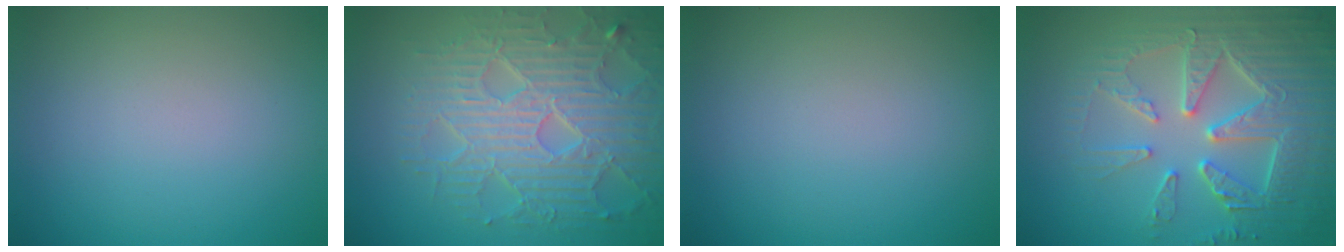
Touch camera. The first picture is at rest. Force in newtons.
{"total": 7.6, "press": 5.9, "slide": 4.7}
{"total": 0.0}
{"total": 7.2, "press": 5.9, "slide": 4.2}